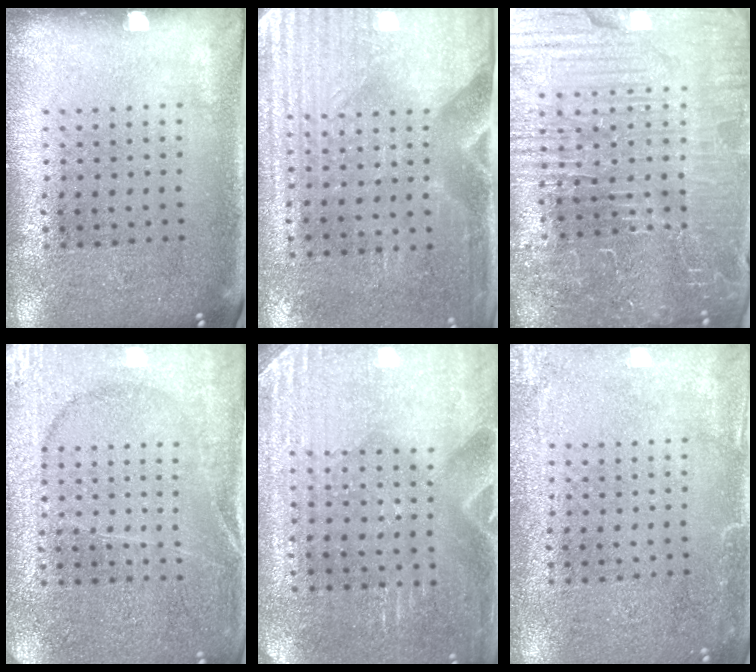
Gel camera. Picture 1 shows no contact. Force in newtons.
{"total": 3.1, "press": 2.7, "slide": 1.5}
{"total": 6.4, "press": 5.8, "slide": 2.8}
{"total": 3.0, "press": 2.9, "slide": 0.4}
{"total": 2.9, "press": 2.9, "slide": 0.4}
{"total": 2.8, "press": 2.8, "slide": 0.3}